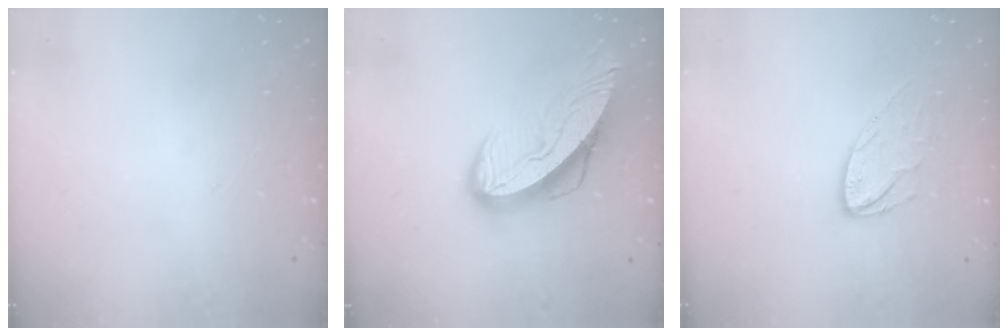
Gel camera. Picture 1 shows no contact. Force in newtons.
{"total": 11.9, "press": 11.8, "slide": 1.3}
{"total": 7.9, "press": 7.9, "slide": 0.3}